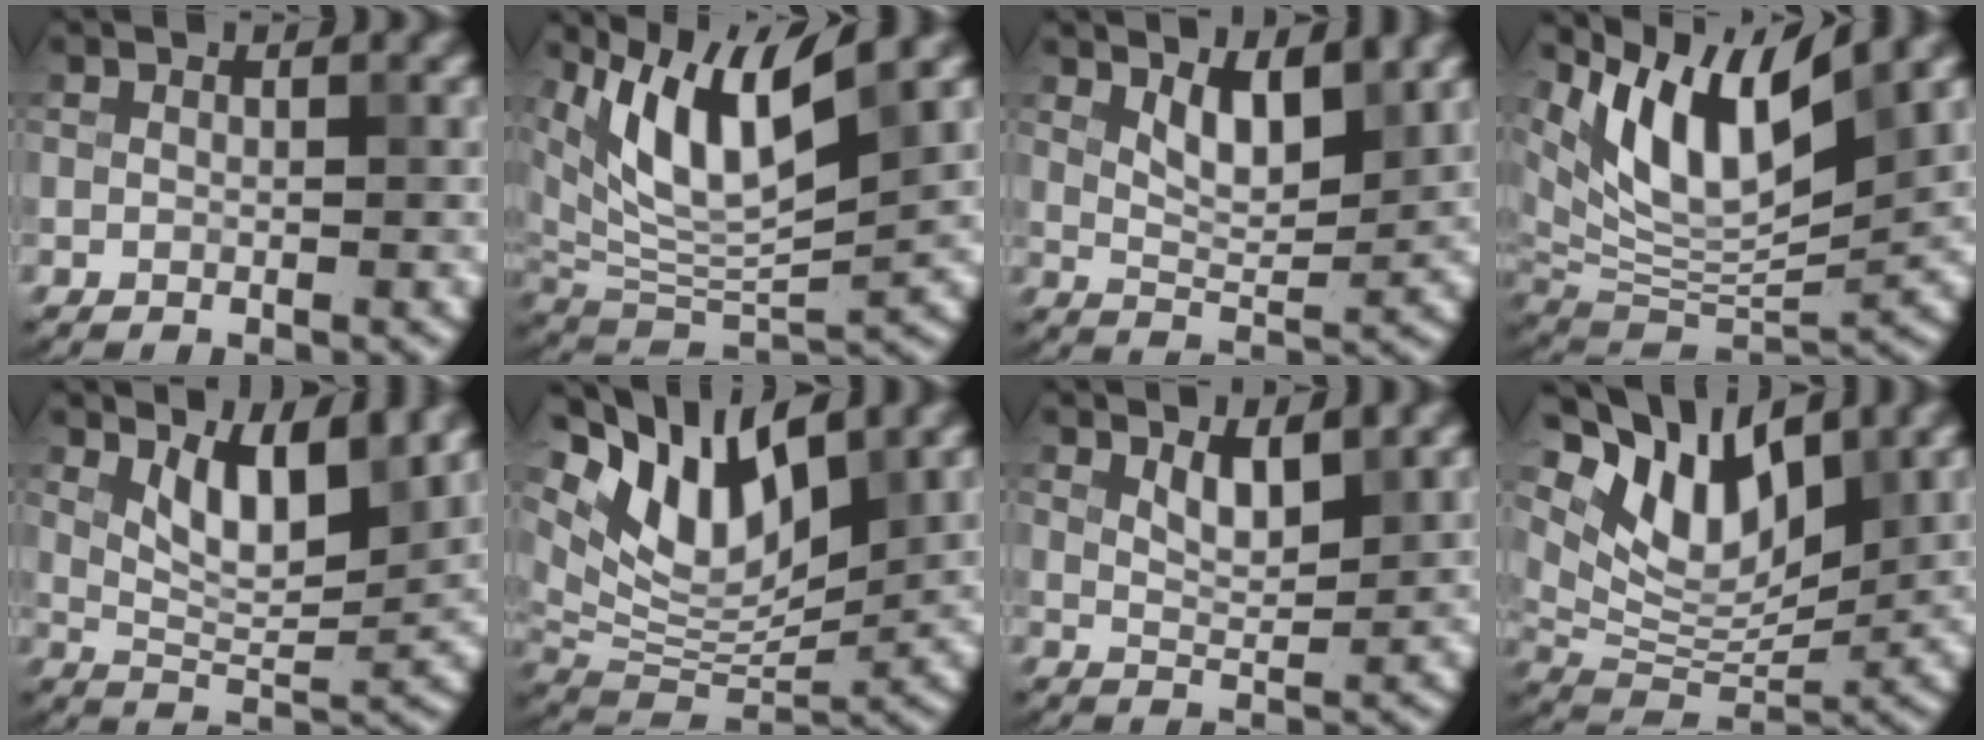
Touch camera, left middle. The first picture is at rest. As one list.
[{"total": 9.0, "force": [4.4, 3.2, 7.2], "torque": [-0.145, -0.009, 0.082]}, {"total": 3.7, "force": [2.0, 1.4, 2.8], "torque": [-0.058, -0.007, 0.038]}, {"total": 10.2, "force": [5.9, 3.5, 7.5], "torque": [-0.139, -0.002, 0.117]}, {"total": 5.6, "force": [2.7, 1.8, 4.6], "torque": [-0.086, -0.008, 0.050]}, {"total": 9.6, "force": [5.4, 4.2, 6.8], "torque": [-0.129, 0.000, 0.100]}, {"total": 2.4, "force": [1.5, 0.8, 1.7], "torque": [-0.035, -0.005, 0.028]}, {"total": 9.3, "force": [5.3, 4.4, 6.2], "torque": [-0.116, 0.002, 0.093]}]